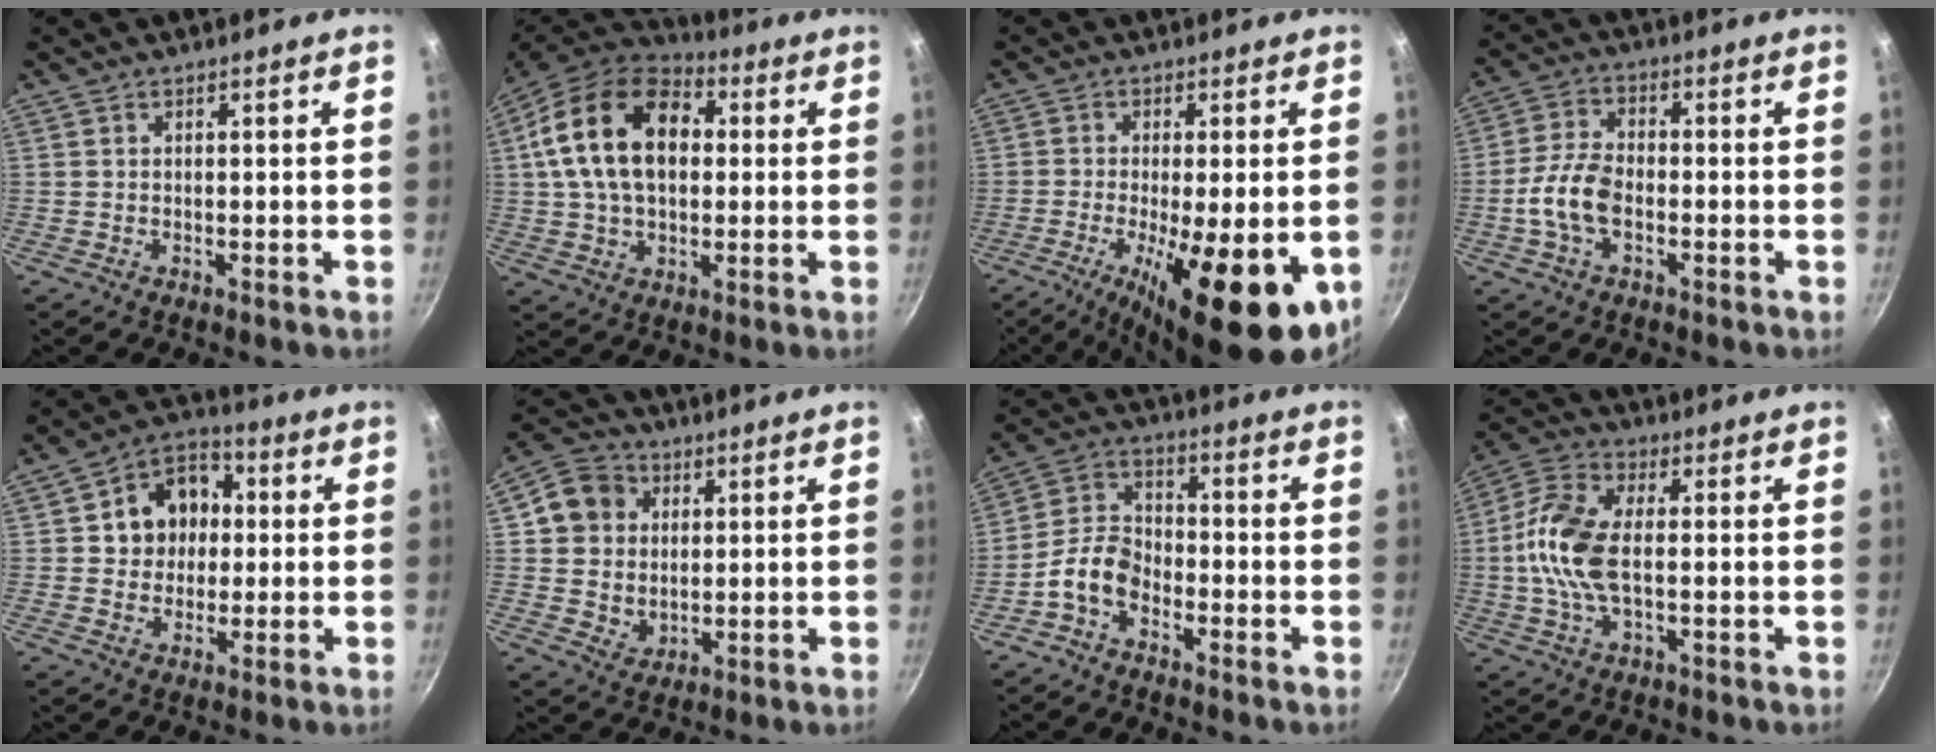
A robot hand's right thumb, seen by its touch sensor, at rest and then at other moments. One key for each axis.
{"total": 20.1, "fx": 3.6, "fy": 13.1, "fz": 14.7, "tx": -0.237, "ty": 0.019, "tz": 0.052}
{"total": 18.3, "fx": -5.6, "fy": 5.8, "fz": 16.5, "tx": -0.249, "ty": -0.013, "tz": -0.078}
{"total": 8.4, "fx": -2.2, "fy": 4.5, "fz": 6.7, "tx": -0.130, "ty": 0.027, "tz": -0.051}
{"total": 11.3, "fx": 1.5, "fy": 9.5, "fz": 5.9, "tx": -0.050, "ty": 0.015, "tz": 0.011}
{"total": 10.2, "fx": 2.7, "fy": 9.0, "fz": 4.0, "tx": -0.032, "ty": -0.006, "tz": 0.047}
{"total": 7.6, "fx": -4.0, "fy": 4.6, "fz": 4.6, "tx": -0.080, "ty": 0.046, "tz": -0.090}
{"total": 12.4, "fx": -0.3, "fy": 6.0, "fz": 10.8, "tx": -0.229, "ty": 0.024, "tz": -0.019}